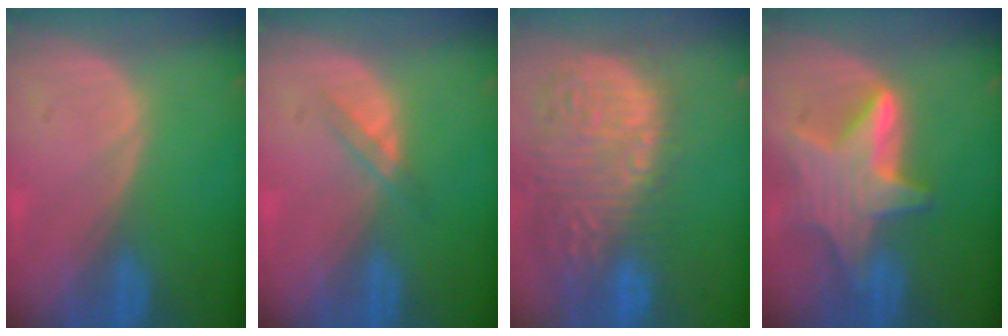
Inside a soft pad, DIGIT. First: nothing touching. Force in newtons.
{"total": 1.8, "press": 1.8, "slide": 0.2}
{"total": 15.4, "press": 12.6, "slide": 8.8}
{"total": 8.4, "press": 8.3, "slide": 0.6}